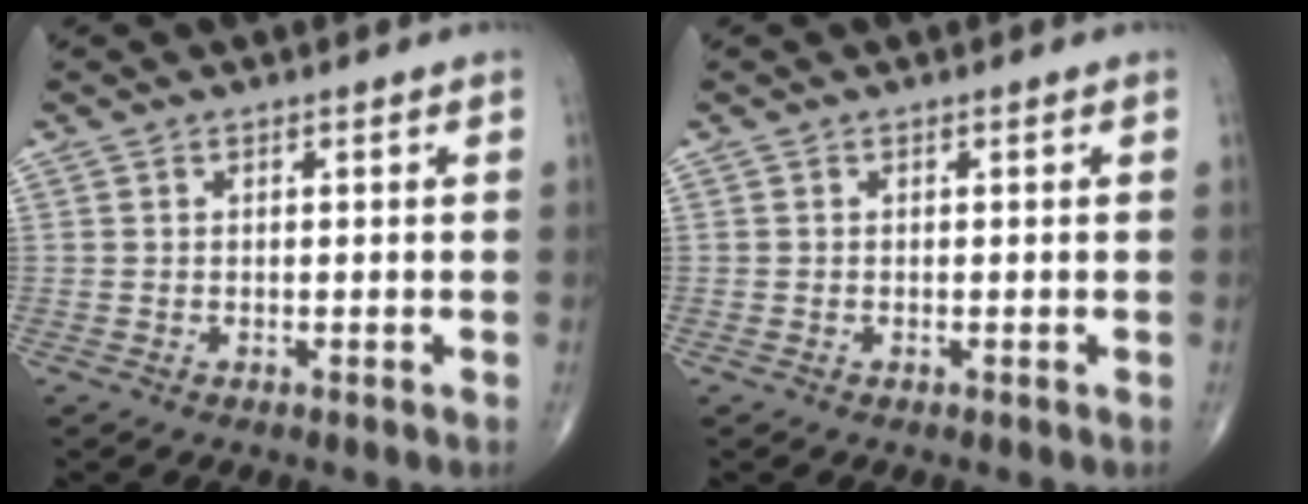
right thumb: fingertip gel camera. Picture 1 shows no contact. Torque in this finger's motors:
{"motor_torque": [-0.09, -0.18, 0.02, 0.31, -0.03]}